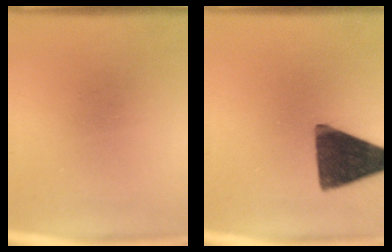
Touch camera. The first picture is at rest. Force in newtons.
{"total": 14.5}